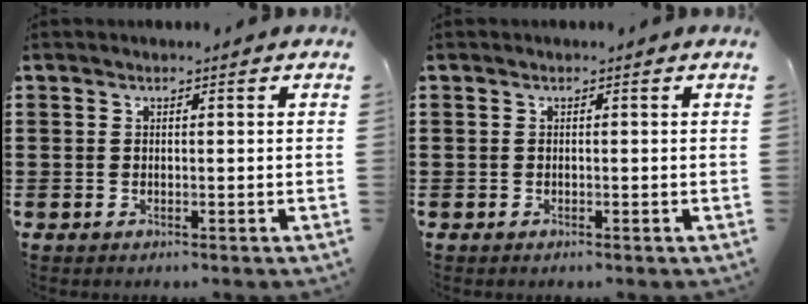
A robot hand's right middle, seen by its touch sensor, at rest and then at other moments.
{"total": 0.0}